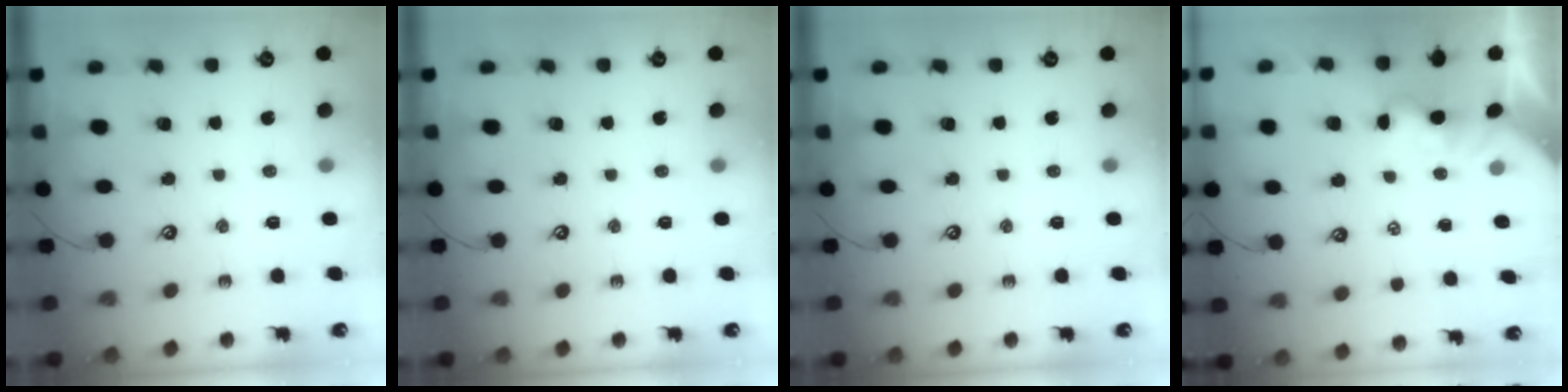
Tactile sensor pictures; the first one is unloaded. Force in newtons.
{"total": 0.0}
{"total": 0.0}
{"total": 2.0, "press": 2.0, "slide": 0.5}